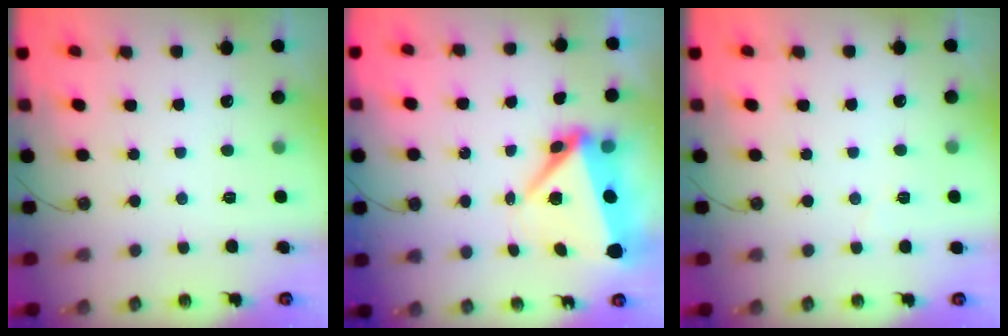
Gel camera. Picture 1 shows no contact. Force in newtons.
{"total": 8.4, "press": 8.1, "slide": 1.9}
{"total": 2.6, "press": 2.2, "slide": 1.5}